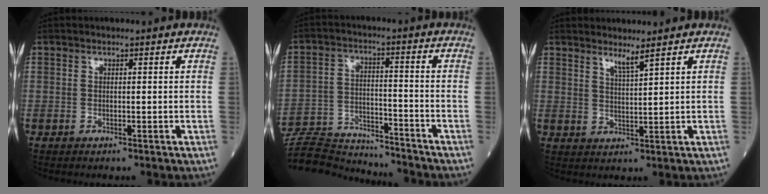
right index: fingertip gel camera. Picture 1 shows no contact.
{"total": 14.0, "force": [-13.8, 1.3, 2.1], "torque": [-0.036, 0.018, -0.225]}
{"total": 2.3, "force": [1.9, -0.7, 1.1], "torque": [-0.022, -0.015, 0.039]}